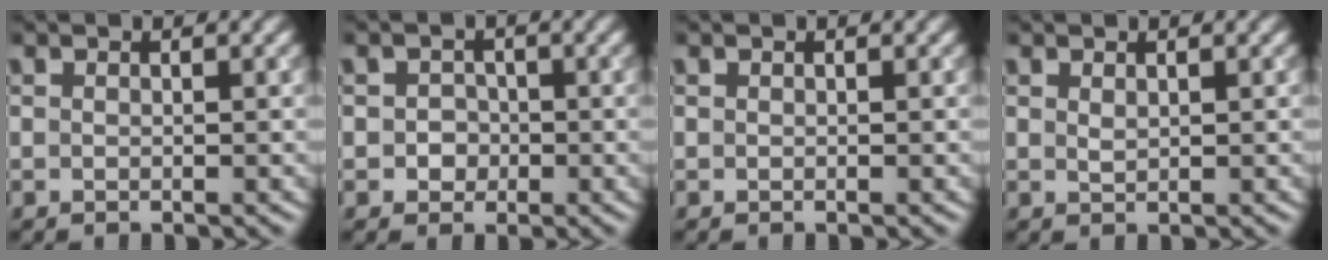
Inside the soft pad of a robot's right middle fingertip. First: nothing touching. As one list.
[{"total": 1.7, "force": [-0.3, 1.6, 0.4], "torque": [0.009, -0.001, -0.009]}, {"total": 0.0}, {"total": 0.7, "force": [0.4, 0.3, 0.4], "torque": [-0.012, -0.001, 0.011]}]